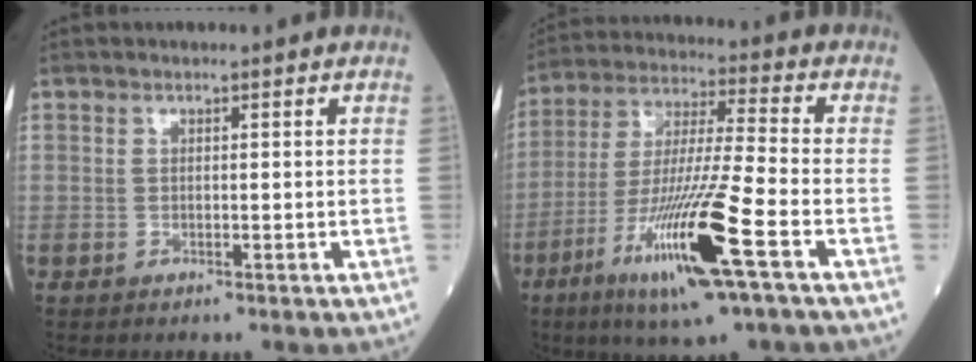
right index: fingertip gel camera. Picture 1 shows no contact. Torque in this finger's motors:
{"motor_torque": [1.91, -0.23, 1.06, 0.21]}